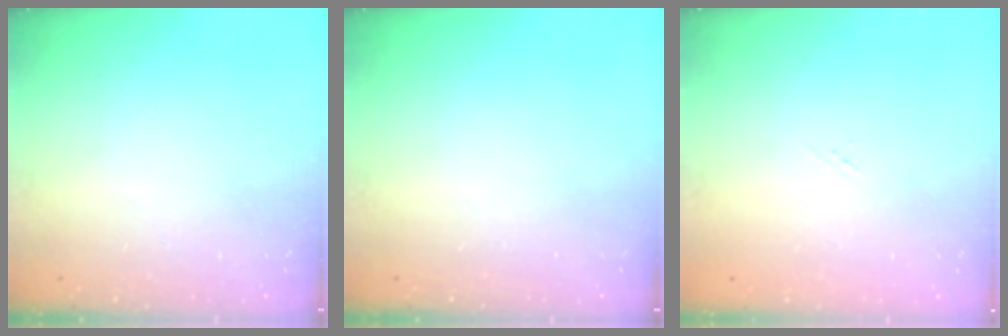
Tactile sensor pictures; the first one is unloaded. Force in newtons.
{"total": 0.0}
{"total": 1.7, "press": 1.6, "slide": 0.2}